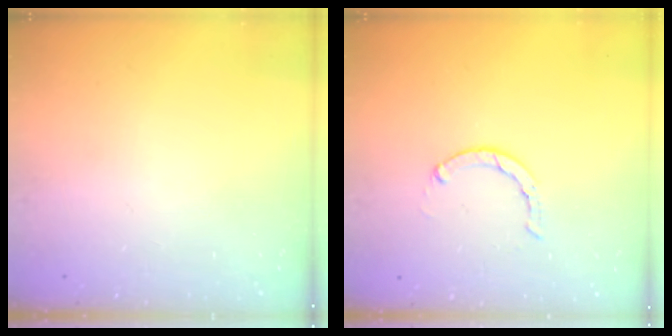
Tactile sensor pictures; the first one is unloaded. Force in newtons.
{"total": 1.5, "press": 1.5, "slide": 0.2}